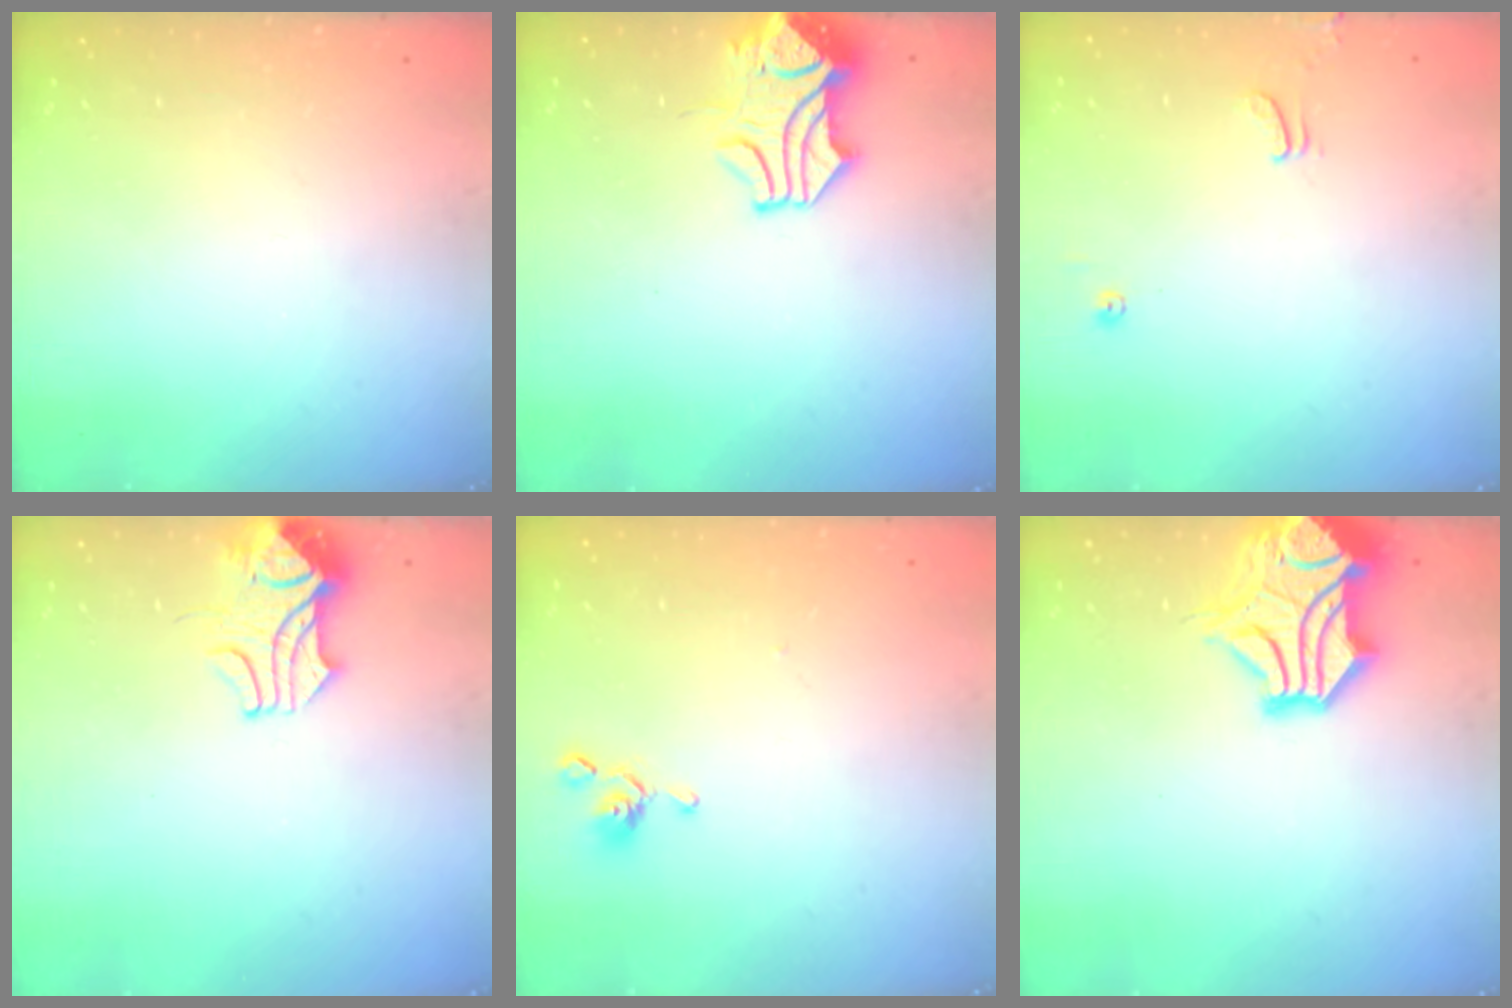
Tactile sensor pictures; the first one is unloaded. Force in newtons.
{"total": 2.2, "press": 2.1, "slide": 0.7}
{"total": 1.3, "press": 1.2, "slide": 0.4}
{"total": 2.4, "press": 2.3, "slide": 0.9}
{"total": 0.6, "press": 0.0, "slide": 0.6}
{"total": 9.6, "press": 9.4, "slide": 2.0}